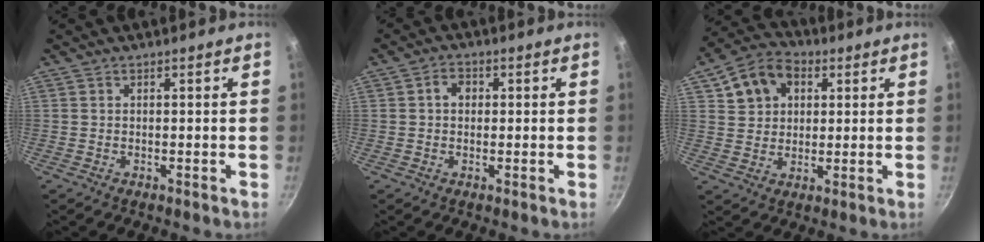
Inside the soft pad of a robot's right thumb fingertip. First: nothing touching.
{"total": 2.9, "force": [0.4, 2.3, 1.7], "torque": [-0.015, 0.006, 0.003]}
{"total": 10.8, "force": [4.0, 8.4, 5.6], "torque": [-0.081, 0.012, 0.059]}